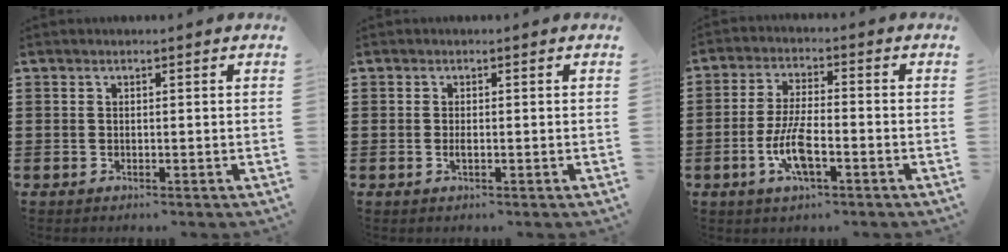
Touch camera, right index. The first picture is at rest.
{"total": 0.9, "force": [-0.2, 0.3, 0.9], "torque": [-0.016, -0.003, -0.003]}
{"total": 7.5, "force": [-2.8, 2.4, 6.6], "torque": [-0.148, -0.011, -0.056]}